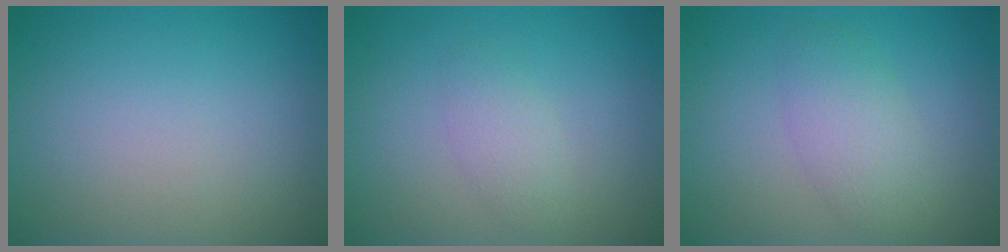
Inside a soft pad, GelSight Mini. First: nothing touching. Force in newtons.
{"total": 1.7, "press": 1.7, "slide": 0.1}
{"total": 3.0, "press": 3.0, "slide": 0.2}